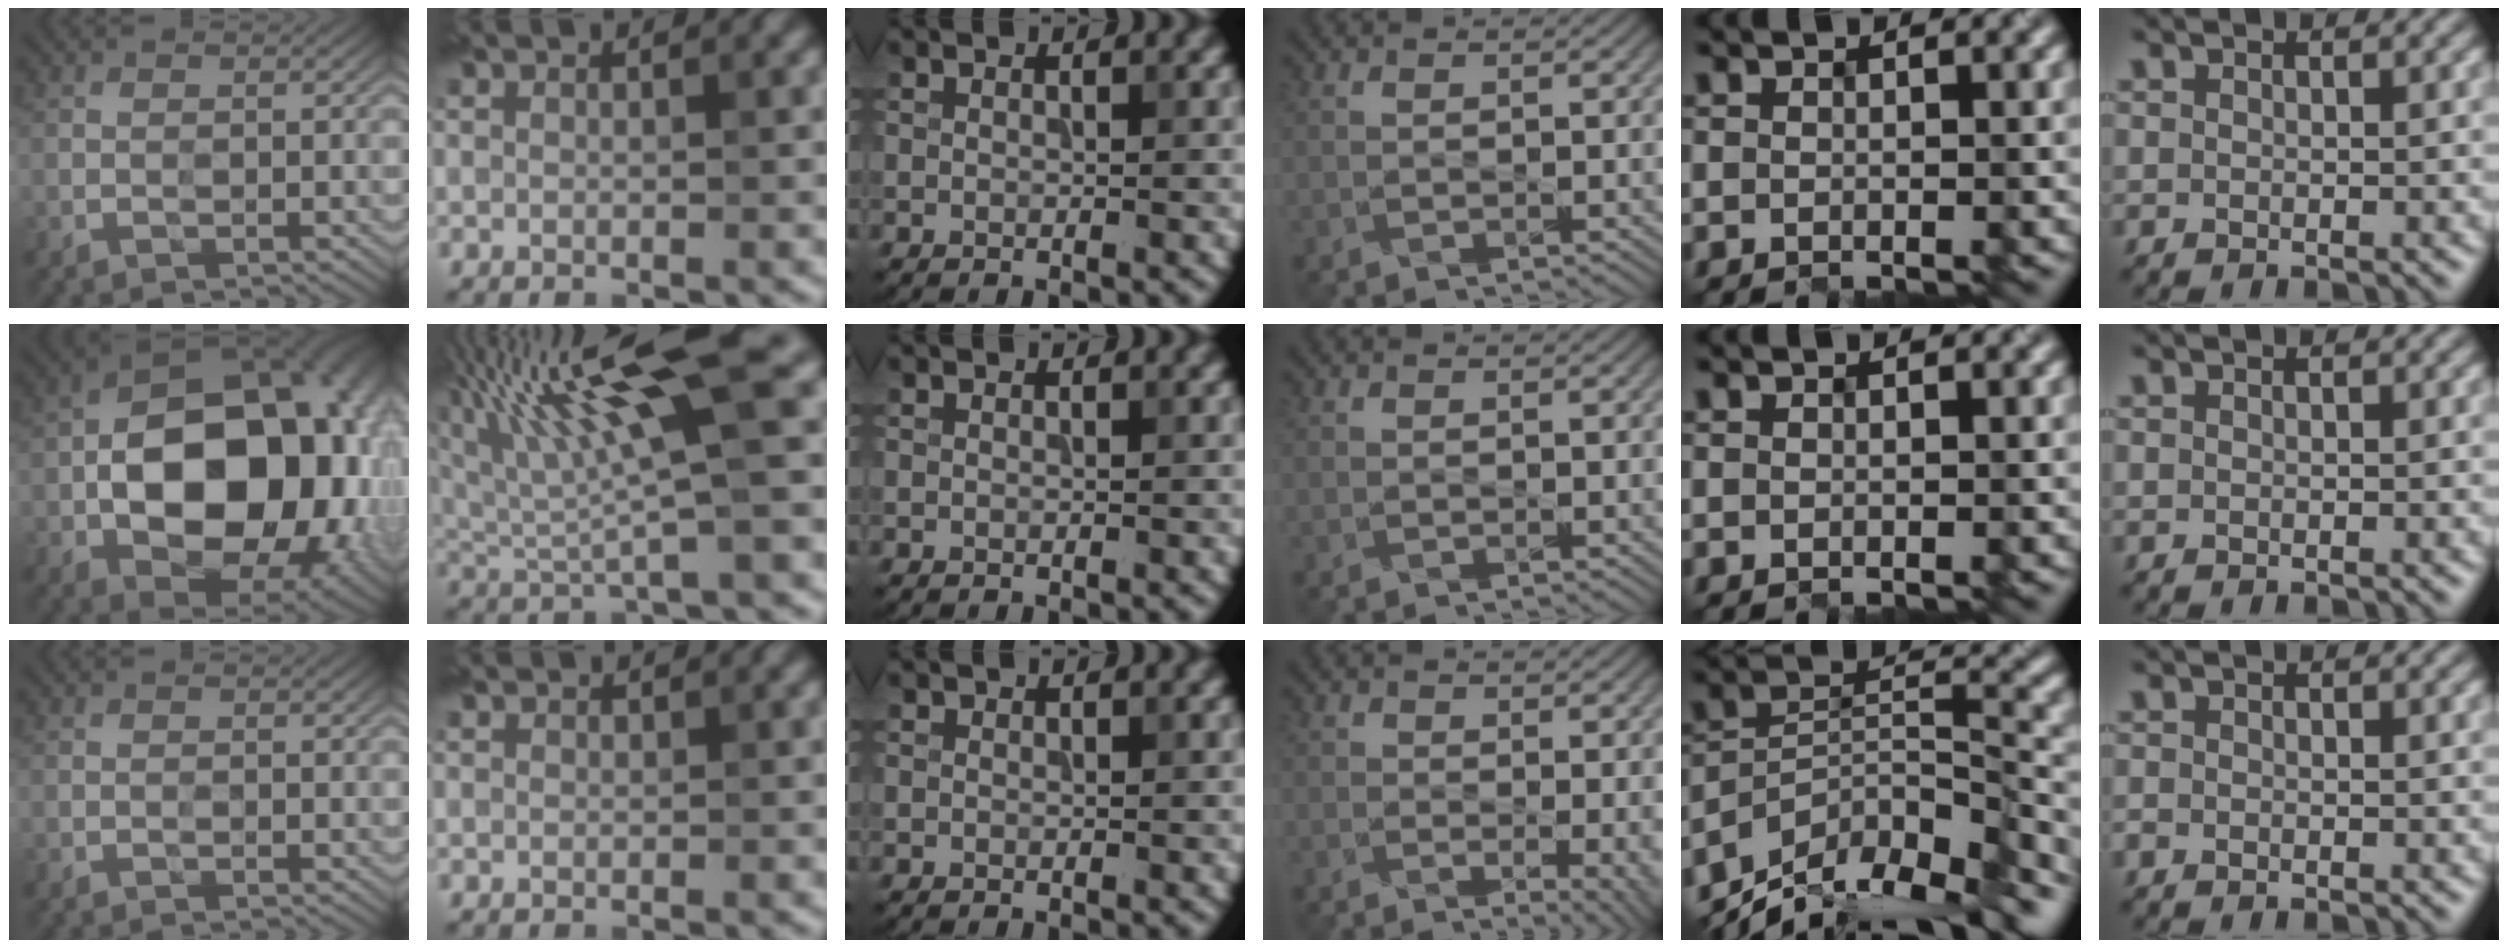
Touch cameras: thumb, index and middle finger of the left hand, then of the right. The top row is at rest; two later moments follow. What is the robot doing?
{"motion": "open", "object": "medicine box"}